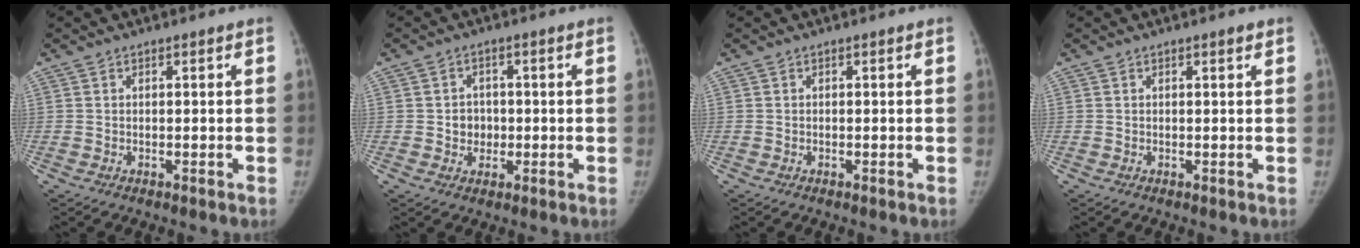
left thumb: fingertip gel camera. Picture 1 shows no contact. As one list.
[{"total": 3.7, "force": [-0.4, 3.3, 1.5], "torque": [0.003, 0.007, -0.007]}, {"total": 0.0}, {"total": 0.7, "force": [0.4, 0.1, 0.5], "torque": [-0.006, -0.001, 0.007]}]